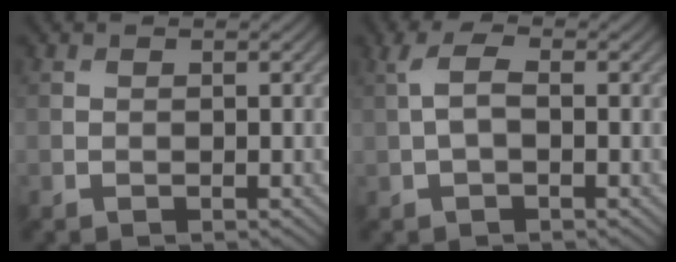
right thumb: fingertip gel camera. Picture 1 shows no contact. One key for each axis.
{"total": 2.8, "fx": 0.0, "fy": 1.3, "fz": 2.5, "tx": -0.057, "ty": 0.007, "tz": -0.006}